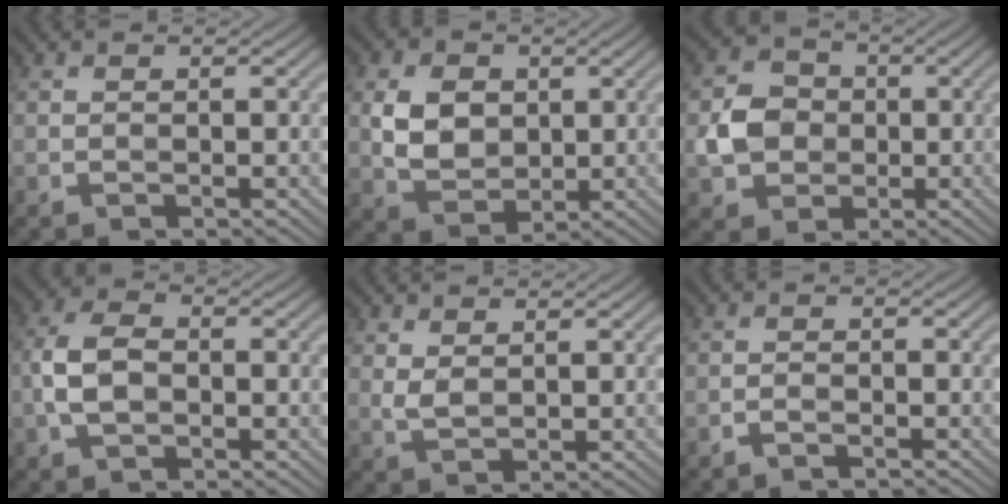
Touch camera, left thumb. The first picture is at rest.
{"total": 5.8, "force": [1.0, 4.4, 3.7], "torque": [-0.085, 0.003, 0.022]}
{"total": 5.4, "force": [-0.5, 4.8, 2.3], "torque": [-0.051, 0.007, -0.016]}
{"total": 5.2, "force": [-1.0, 3.0, 4.1], "torque": [-0.096, 0.009, -0.027]}
{"total": 1.7, "force": [1.0, 0.6, 1.2], "torque": [-0.037, 0.000, 0.026]}
{"total": 1.2, "force": [-1.2, -0.3, 0.1], "torque": [-0.005, 0.004, -0.025]}